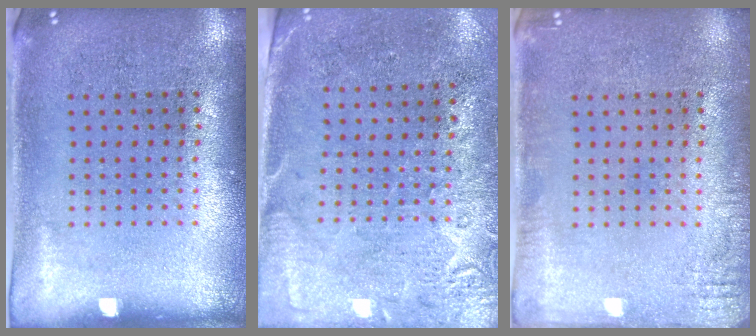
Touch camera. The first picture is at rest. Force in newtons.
{"total": 2.8, "press": 2.4, "slide": 1.5}
{"total": 1.7, "press": 1.7, "slide": 0.2}